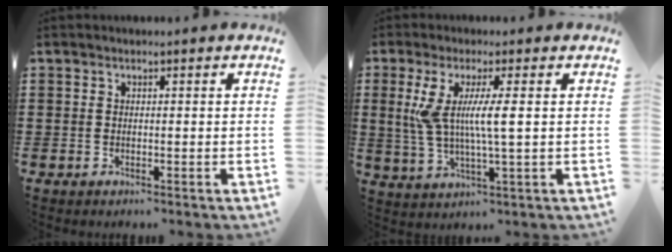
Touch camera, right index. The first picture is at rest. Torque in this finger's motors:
{"motor_torque": [1.24, 0.20, 0.38, 0.21]}